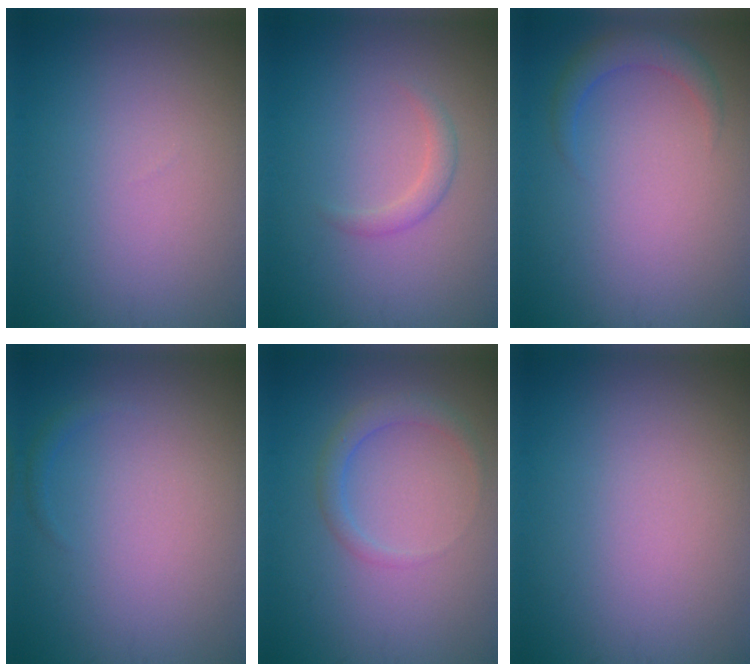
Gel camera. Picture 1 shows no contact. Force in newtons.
{"total": 1.3, "press": 1.3, "slide": 0.1}
{"total": 2.1, "press": 2.1, "slide": 0.2}
{"total": 0.6, "press": 0.6, "slide": 0.1}
{"total": 1.9, "press": 1.9, "slide": 0.1}
{"total": 0.0}